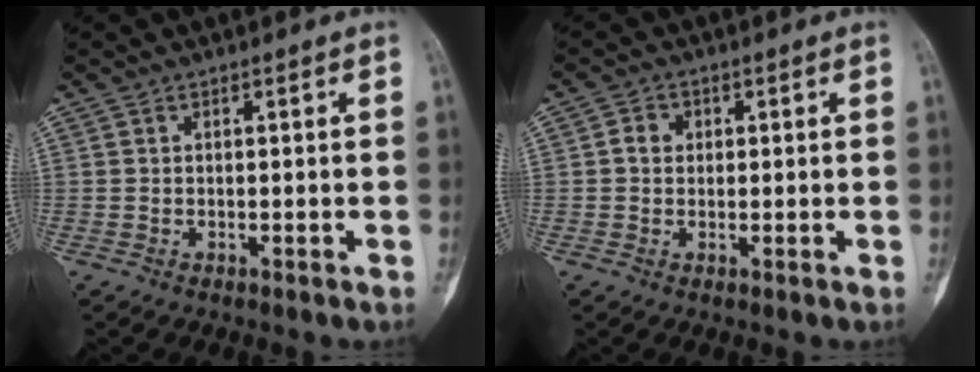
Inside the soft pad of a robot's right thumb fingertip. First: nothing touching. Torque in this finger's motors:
{"motor_torque": [-0.26, 0.33, 0.53, 0.19, -0.01]}